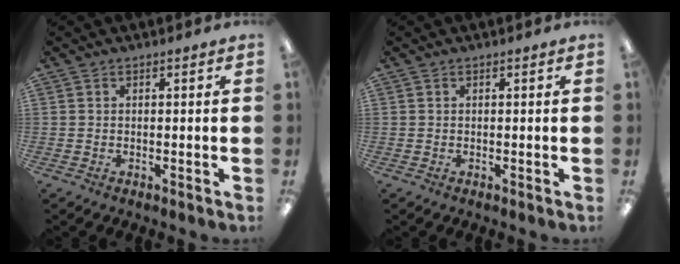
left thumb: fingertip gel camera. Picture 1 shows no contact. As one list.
[{"total": 0.0}]